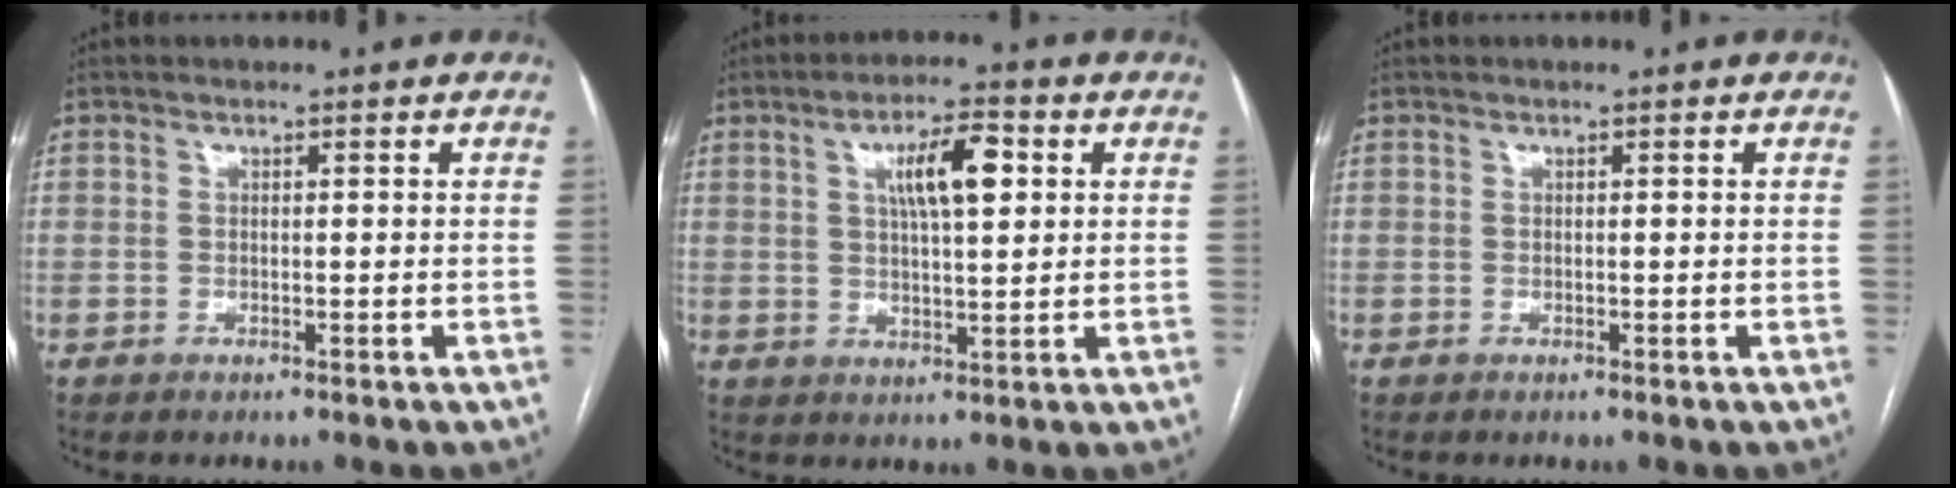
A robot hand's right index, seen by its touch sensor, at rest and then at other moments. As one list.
[{"total": 8.1, "force": [2.7, 2.0, 7.4], "torque": [-0.127, 0.011, 0.047]}, {"total": 0.0}]